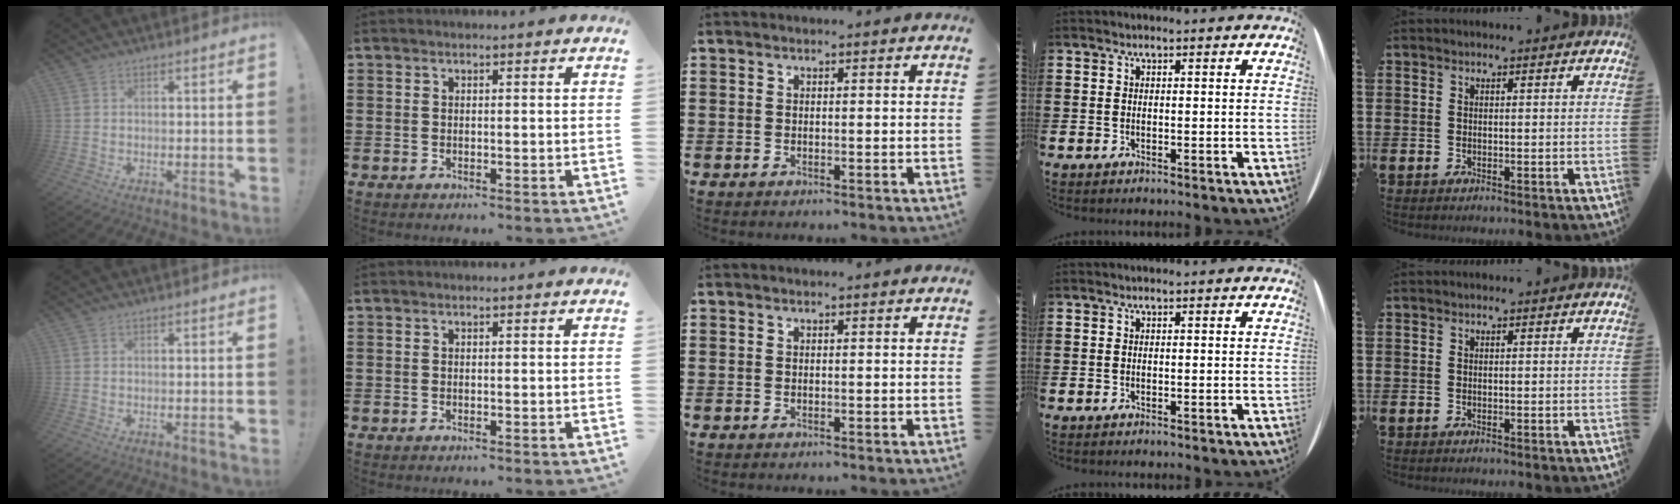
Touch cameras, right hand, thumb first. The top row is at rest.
{}